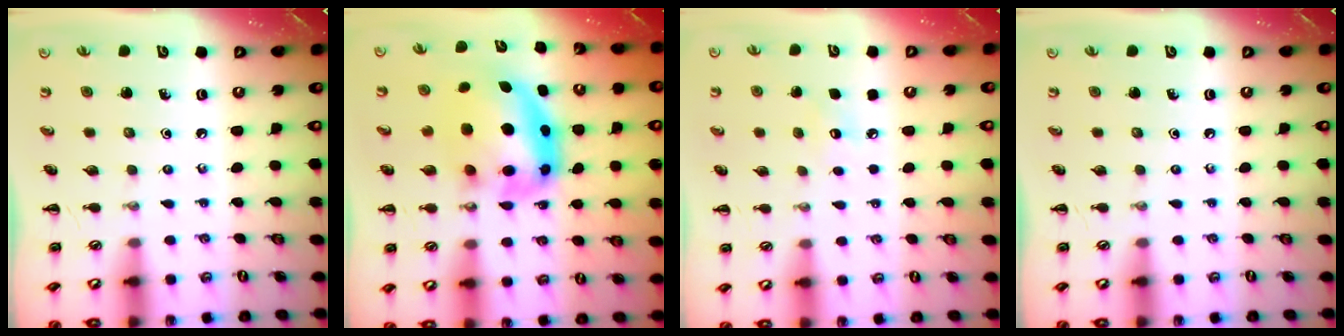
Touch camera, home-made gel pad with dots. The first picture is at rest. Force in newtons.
{"total": 10.4, "press": 10.0, "slide": 2.8}
{"total": 4.4, "press": 4.2, "slide": 1.1}
{"total": 0.0}